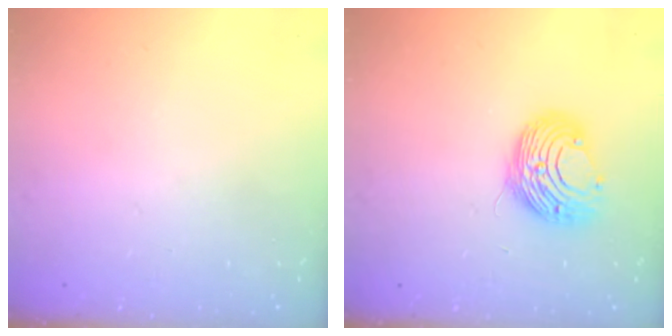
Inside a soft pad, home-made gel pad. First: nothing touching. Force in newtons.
{"total": 9.5, "press": 9.5, "slide": 0.1}